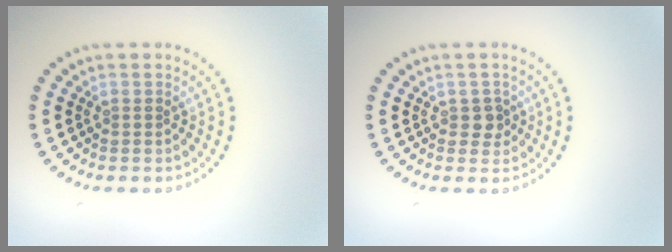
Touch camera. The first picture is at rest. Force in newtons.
{"total": 1.3, "press": 1.2, "slide": 0.4}